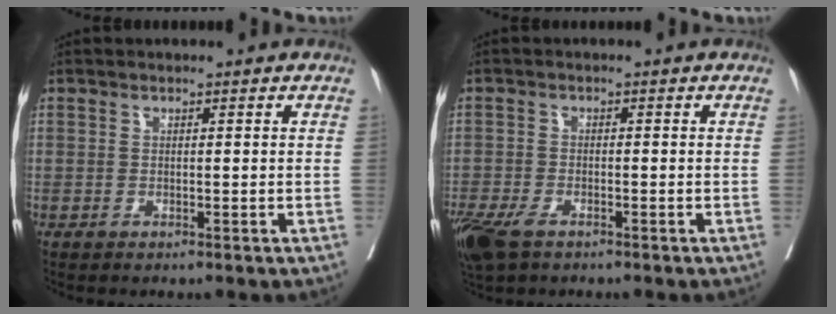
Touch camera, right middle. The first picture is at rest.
{"total": 7.4, "force": [-4.8, 3.3, 4.5], "torque": [-0.096, -0.014, -0.085]}